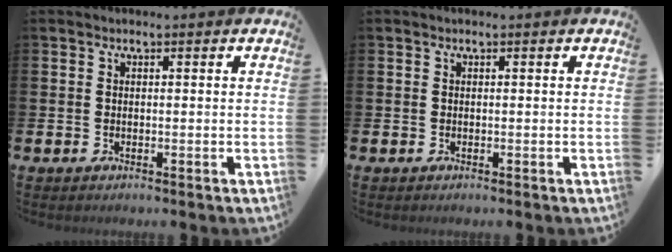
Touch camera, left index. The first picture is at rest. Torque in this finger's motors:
{"motor_torque": [0.00, 0.00, 0.00, 0.01]}